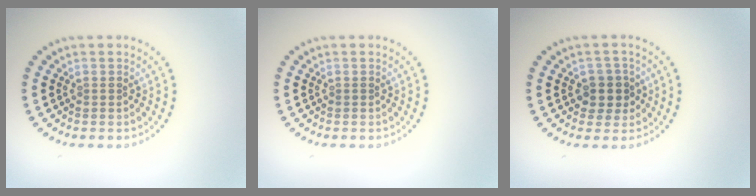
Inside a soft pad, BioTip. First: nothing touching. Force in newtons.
{"total": 0.0}
{"total": 2.5, "press": 2.2, "slide": 1.0}